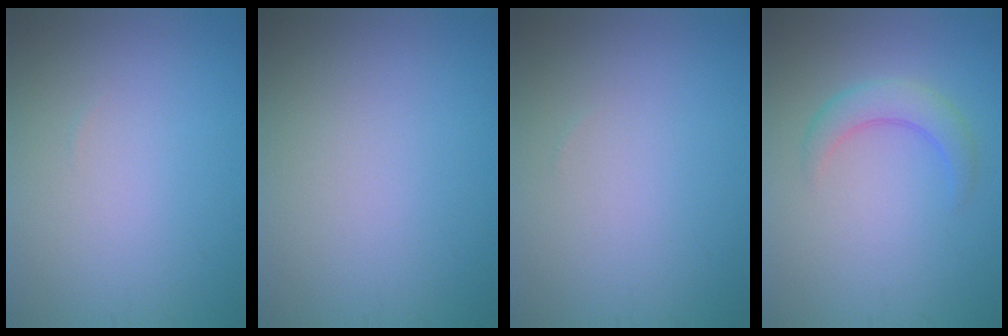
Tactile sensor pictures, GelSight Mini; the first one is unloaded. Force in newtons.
{"total": 0.0}
{"total": 0.0}
{"total": 2.8, "press": 2.7, "slide": 0.2}